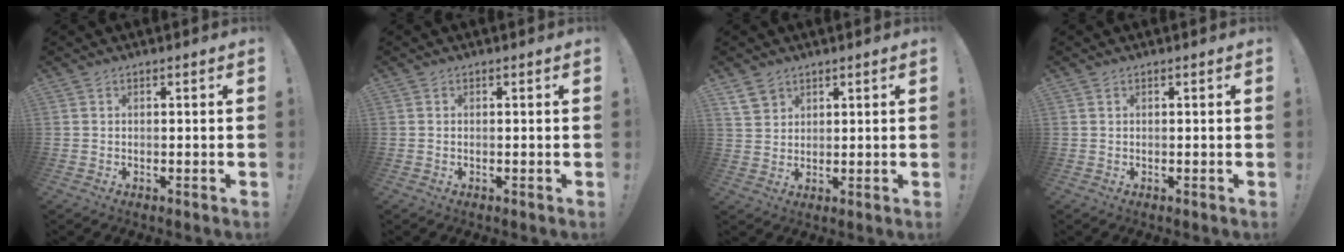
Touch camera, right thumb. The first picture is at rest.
{"total": 0.0}
{"total": 5.1, "force": [3.6, 3.3, 1.4], "torque": [-0.024, -0.015, 0.070]}
{"total": 0.0}